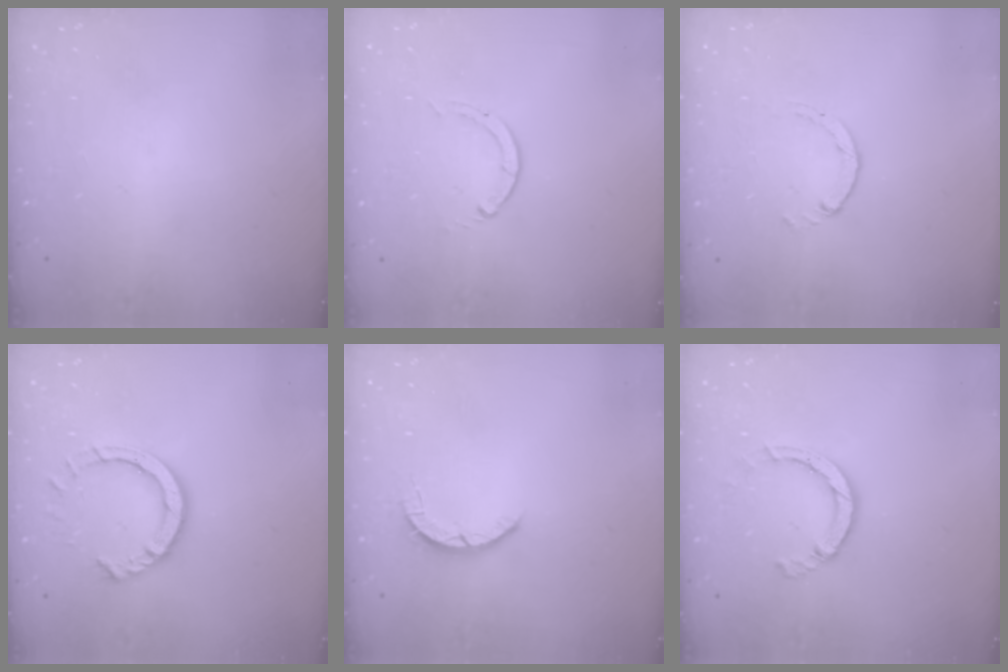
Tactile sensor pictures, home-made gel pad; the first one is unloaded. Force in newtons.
{"total": 0.0}
{"total": 0.7, "press": 0.7, "slide": 0.2}
{"total": 8.9, "press": 8.8, "slide": 0.8}
{"total": 2.5, "press": 2.4, "slide": 0.4}
{"total": 6.2, "press": 6.2, "slide": 0.9}